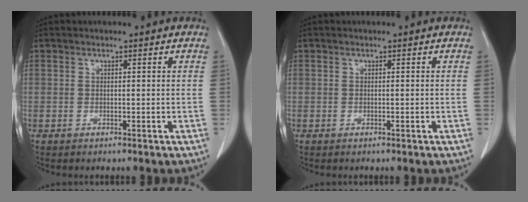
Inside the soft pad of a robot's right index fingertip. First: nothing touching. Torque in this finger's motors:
{"motor_torque": [-0.03, 0.04, 0.00, 0.00]}